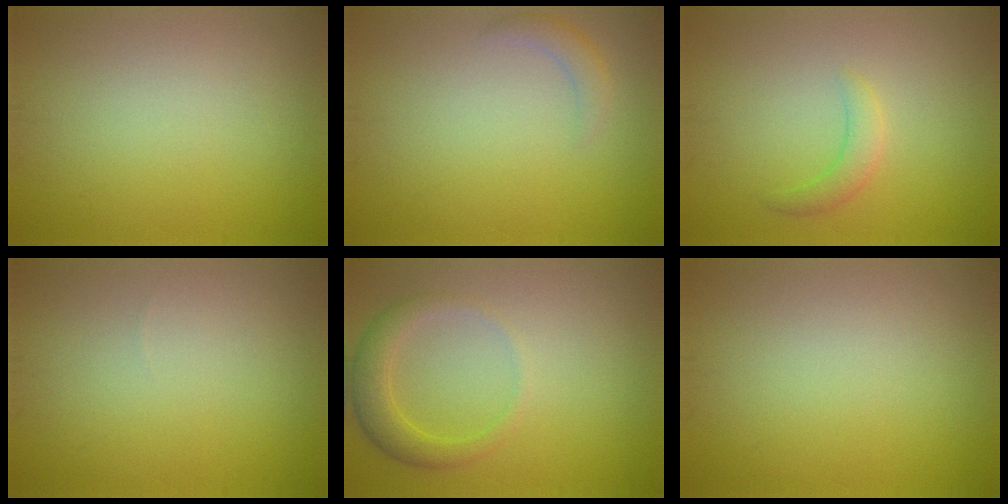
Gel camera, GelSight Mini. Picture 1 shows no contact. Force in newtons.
{"total": 1.5, "press": 1.5, "slide": 0.1}
{"total": 1.8, "press": 1.8, "slide": 0.1}
{"total": 0.0}
{"total": 2.9, "press": 2.9, "slide": 0.1}
{"total": 0.0}